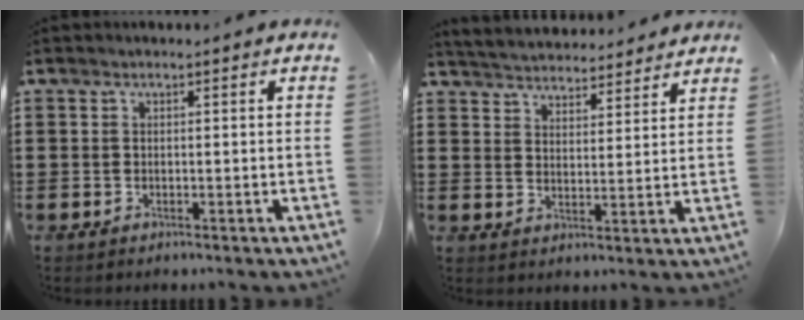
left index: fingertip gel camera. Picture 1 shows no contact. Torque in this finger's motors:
{"motor_torque": [1.23, -0.91, 0.27, 0.10]}